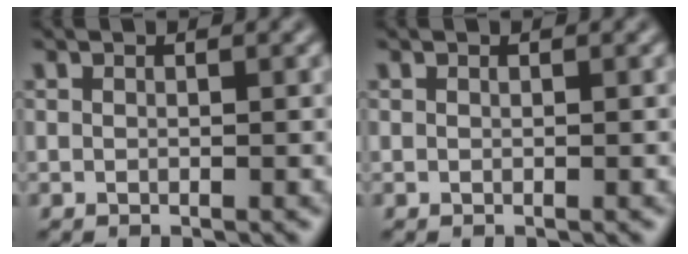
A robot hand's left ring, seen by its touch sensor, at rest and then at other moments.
{"total": 0.0}